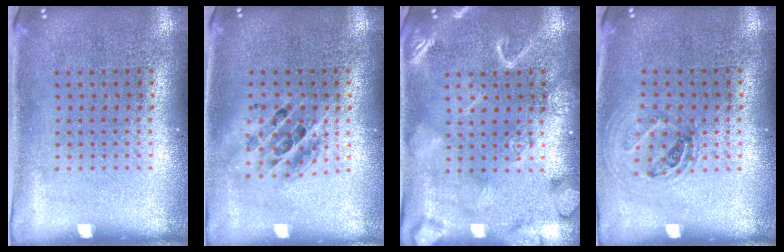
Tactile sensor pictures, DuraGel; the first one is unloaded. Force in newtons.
{"total": 1.5, "press": 1.3, "slide": 0.7}
{"total": 4.0, "press": 4.0, "slide": 0.5}
{"total": 1.1, "press": 1.0, "slide": 0.4}